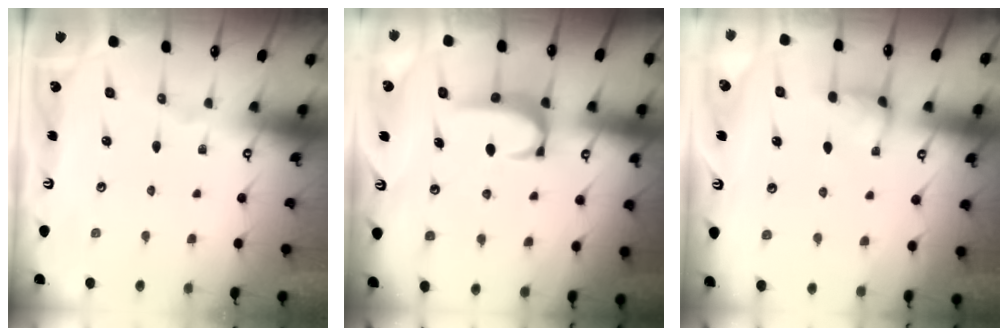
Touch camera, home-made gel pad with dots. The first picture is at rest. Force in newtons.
{"total": 2.8, "press": 2.8, "slide": 0.5}
{"total": 2.0, "press": 1.9, "slide": 0.7}